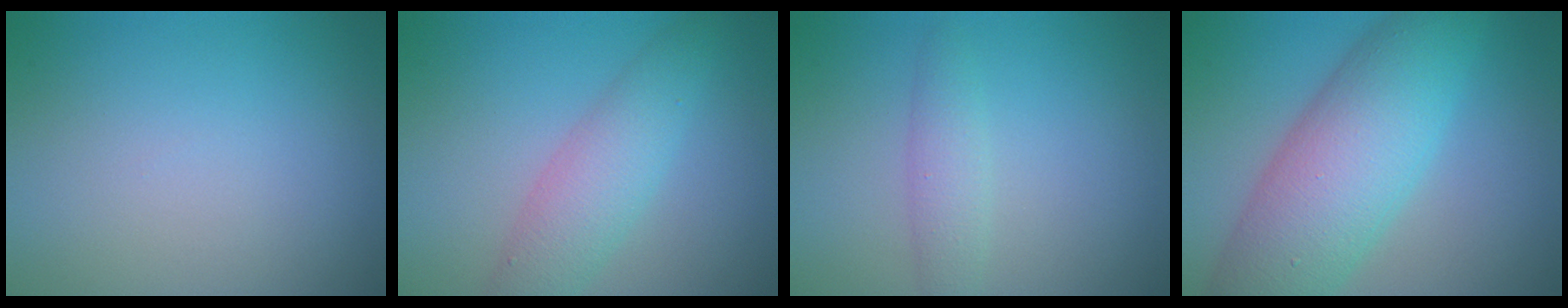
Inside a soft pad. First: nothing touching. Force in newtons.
{"total": 4.3, "press": 4.3, "slide": 0.1}
{"total": 2.0, "press": 2.0, "slide": 0.1}
{"total": 9.8, "press": 9.8, "slide": 0.3}